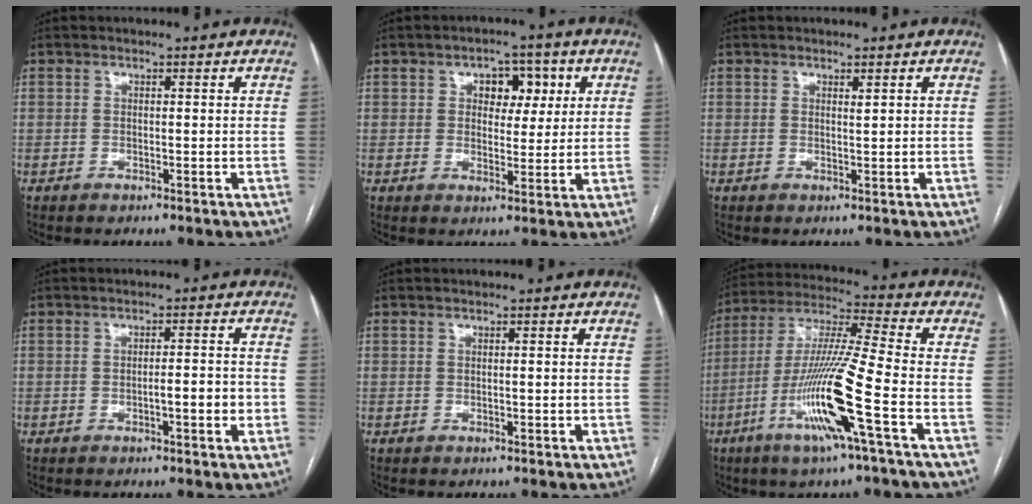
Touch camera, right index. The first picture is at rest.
{"total": 5.9, "force": [2.0, 3.8, 4.1], "torque": [-0.048, 0.016, 0.029]}
{"total": 0.5, "force": [0.3, 0.0, 0.4], "torque": [-0.007, -0.003, 0.005]}
{"total": 3.5, "force": [-1.1, 0.6, 3.3], "torque": [-0.047, 0.003, -0.015]}
{"total": 0.0}
{"total": 15.6, "force": [-6.1, -1.0, 14.3], "torque": [-0.287, -0.013, -0.120]}